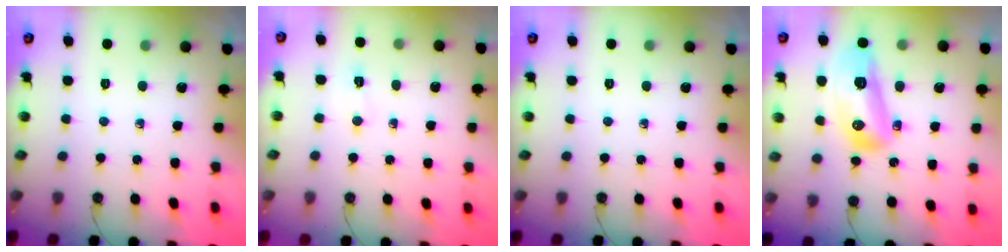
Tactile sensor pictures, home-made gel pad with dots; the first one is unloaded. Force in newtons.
{"total": 4.1, "press": 2.2, "slide": 3.4}
{"total": 0.0}
{"total": 14.2, "press": 14.2, "slide": 1.5}